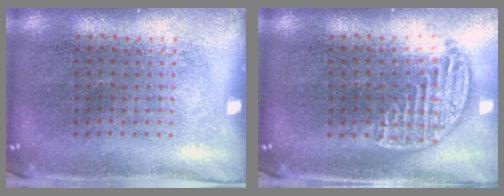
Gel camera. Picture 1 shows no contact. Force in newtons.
{"total": 1.3, "press": 1.1, "slide": 0.6}